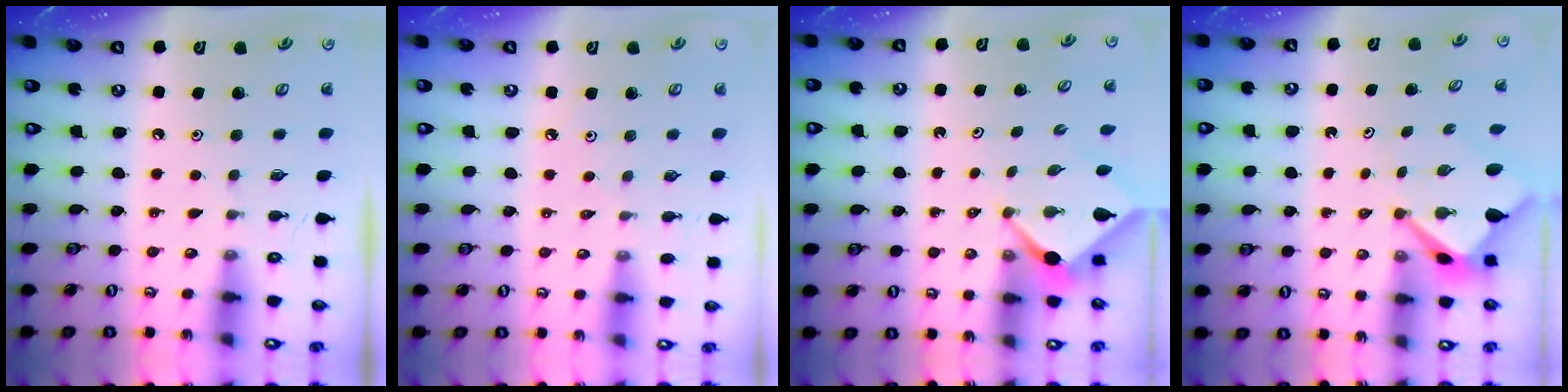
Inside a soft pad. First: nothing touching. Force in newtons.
{"total": 0.8, "press": 0.7, "slide": 0.3}
{"total": 2.5, "press": 2.5, "slide": 0.3}
{"total": 3.2, "press": 3.2, "slide": 0.3}